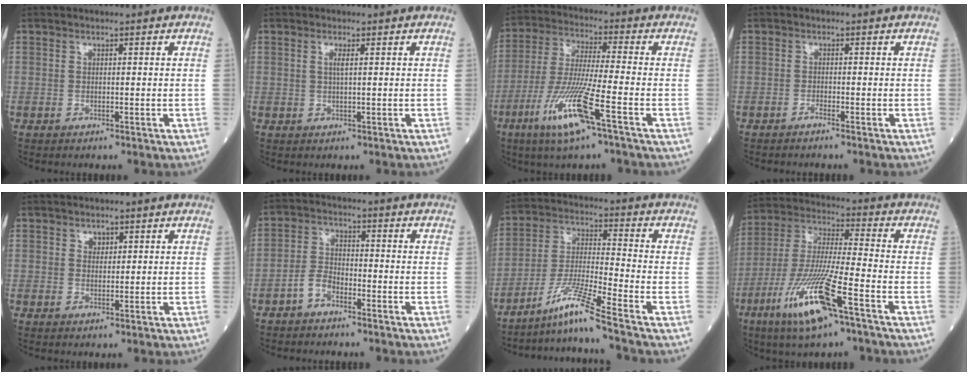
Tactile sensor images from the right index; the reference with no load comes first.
{"total": 1.3, "force": [0.4, 0.1, 1.2], "torque": [-0.030, 0.000, 0.006]}
{"total": 12.0, "force": [-5.9, -0.2, 10.5], "torque": [-0.215, -0.022, -0.118]}
{"total": 0.8, "force": [-0.7, -0.3, 0.3], "torque": [-0.008, 0.001, -0.016]}
{"total": 1.5, "force": [0.9, 1.0, 0.6], "torque": [-0.005, -0.002, 0.013]}
{"total": 3.7, "force": [-2.5, 1.8, 2.1], "torque": [-0.045, 0.008, -0.050]}
{"total": 9.3, "force": [-7.2, -2.1, 5.5], "torque": [-0.114, -0.023, -0.136]}
{"total": 15.1, "force": [-7.8, 1.2, 12.9], "torque": [-0.263, -0.024, -0.145]}